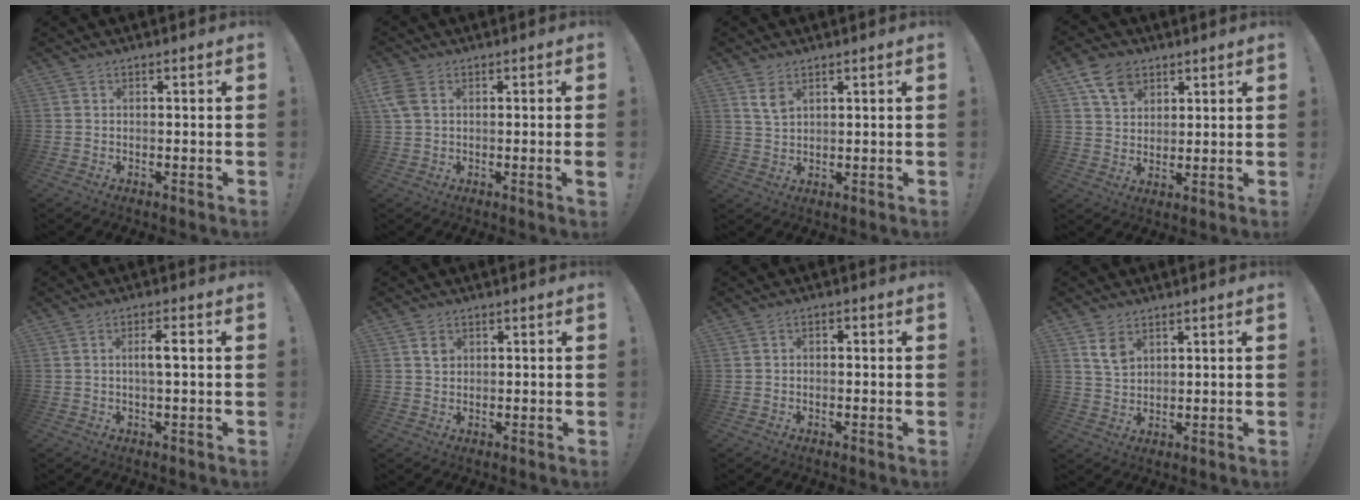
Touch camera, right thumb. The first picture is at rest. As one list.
[{"total": 3.7, "force": [1.5, 1.4, 3.1], "torque": [-0.058, -0.004, 0.029]}, {"total": 4.6, "force": [2.7, 2.7, 2.7], "torque": [-0.033, -0.016, 0.047]}, {"total": 9.4, "force": [5.5, 6.6, 3.6], "torque": [-0.054, -0.020, 0.107]}, {"total": 4.2, "force": [0.4, 0.8, 4.1], "torque": [-0.063, 0.000, -0.001]}, {"total": 1.9, "force": [0.9, 1.5, 0.7], "torque": [0.009, -0.007, 0.010]}, {"total": 1.6, "force": [-1.0, 1.0, 0.8], "torque": [-0.010, 0.006, -0.018]}, {"total": 5.8, "force": [3.2, 3.9, 3.0], "torque": [-0.043, -0.013, 0.060]}]